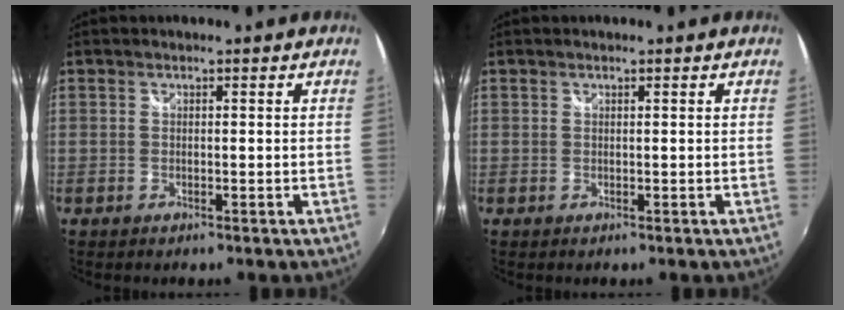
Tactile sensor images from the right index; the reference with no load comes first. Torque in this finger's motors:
{"motor_torque": [-0.38, -0.25, 0.13, 0.01]}